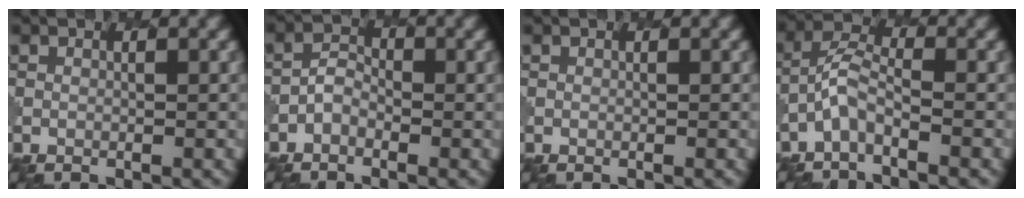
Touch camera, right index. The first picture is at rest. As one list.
[{"total": 1.3, "force": [-0.7, 0.9, 0.5], "torque": [-0.008, 0.007, -0.017]}, {"total": 0.0}, {"total": 2.6, "force": [-1.6, 0.9, 1.8], "torque": [-0.041, 0.007, -0.039]}]